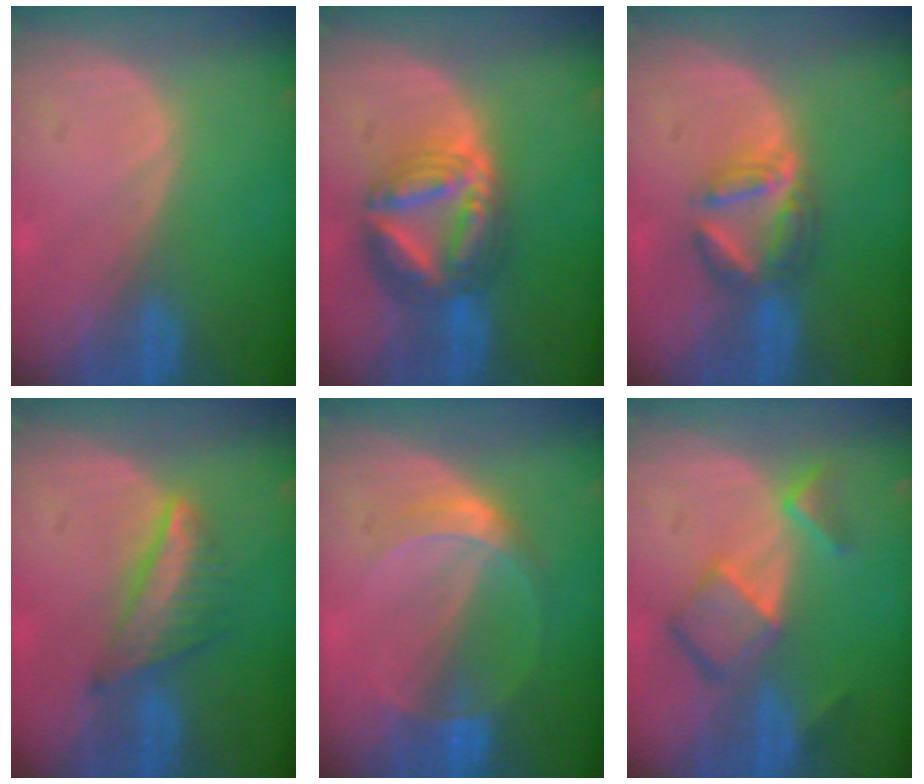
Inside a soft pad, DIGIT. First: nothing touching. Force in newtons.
{"total": 9.1, "press": 9.0, "slide": 0.8}
{"total": 5.8, "press": 5.5, "slide": 1.9}
{"total": 6.3, "press": 5.8, "slide": 2.6}
{"total": 5.2, "press": 4.7, "slide": 2.0}
{"total": 7.3, "press": 6.3, "slide": 3.7}